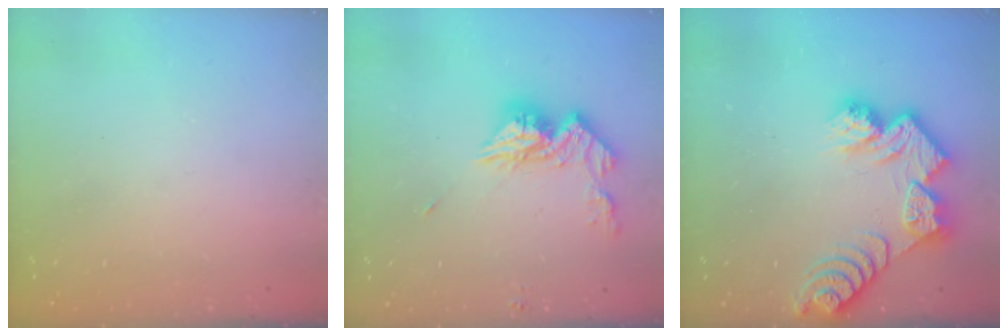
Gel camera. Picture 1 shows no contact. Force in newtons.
{"total": 12.3, "press": 12.2, "slide": 1.0}
{"total": 12.5, "press": 12.5, "slide": 1.1}